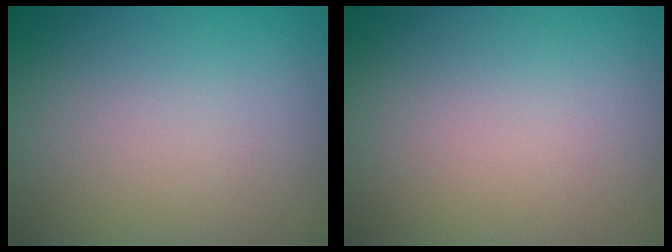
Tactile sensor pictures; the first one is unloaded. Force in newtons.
{"total": 0.0}